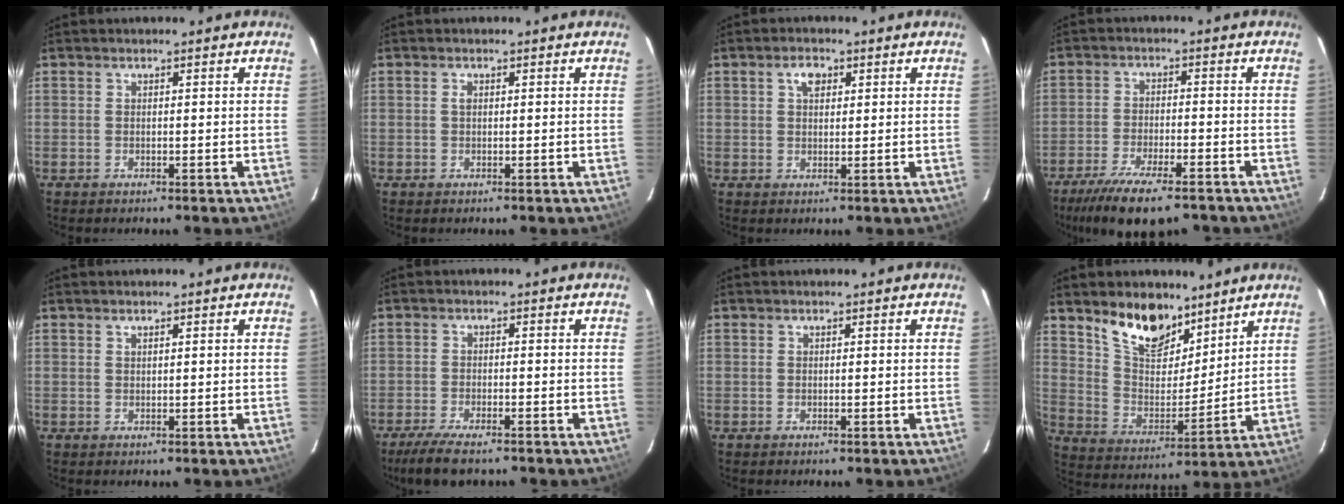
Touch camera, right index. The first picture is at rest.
{"total": 0.6, "force": [0.1, 0.4, 0.5], "torque": [-0.010, 0.002, 0.002]}
{"total": 2.9, "force": [1.2, 1.8, 1.9], "torque": [-0.032, 0.009, 0.021]}
{"total": 14.2, "force": [-11.0, 3.7, 8.1], "torque": [-0.170, -0.035, -0.180]}
{"total": 0.5, "force": [0.5, 0.1, 0.3], "torque": [-0.005, 0.002, 0.009]}
{"total": 7.9, "force": [-6.3, 1.7, 4.4], "torque": [-0.107, -0.024, -0.113]}
{"total": 0.0}
{"total": 13.2, "force": [9.6, 6.4, 6.4], "torque": [-0.121, 0.005, 0.180]}